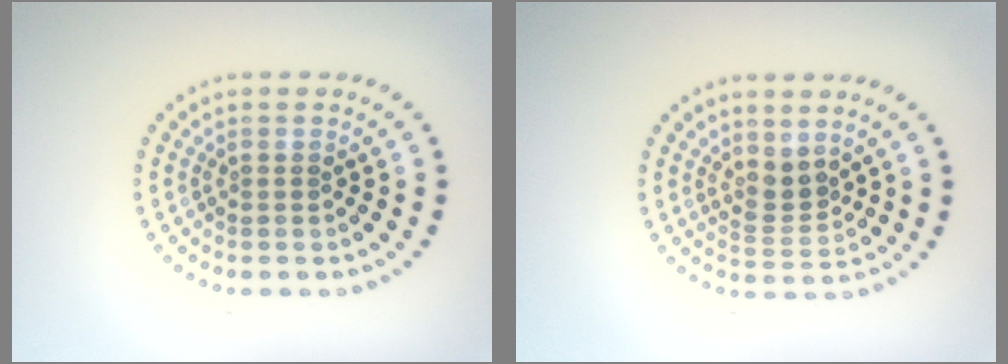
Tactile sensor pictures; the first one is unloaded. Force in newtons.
{"total": 2.3, "press": 1.7, "slide": 1.6}